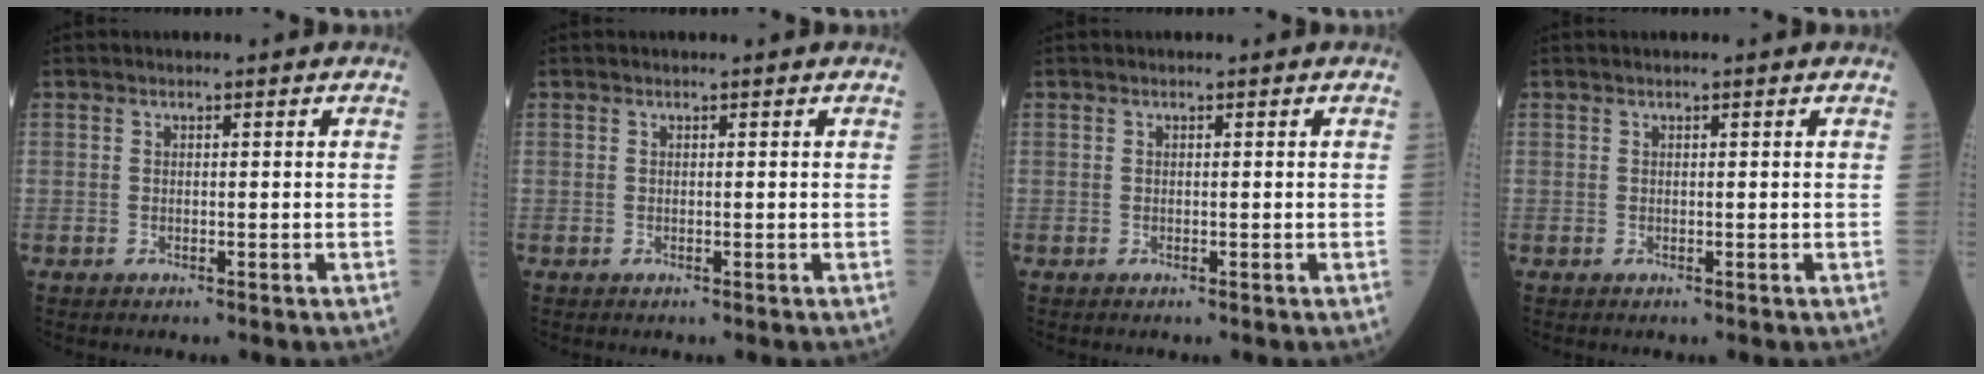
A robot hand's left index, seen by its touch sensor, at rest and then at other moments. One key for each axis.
{"total": 0.0}
{"total": 0.0}
{"total": 0.6, "fx": 0.5, "fy": -0.1, "fz": 0.3, "tx": -0.005, "ty": 0.009, "tz": 0.010}